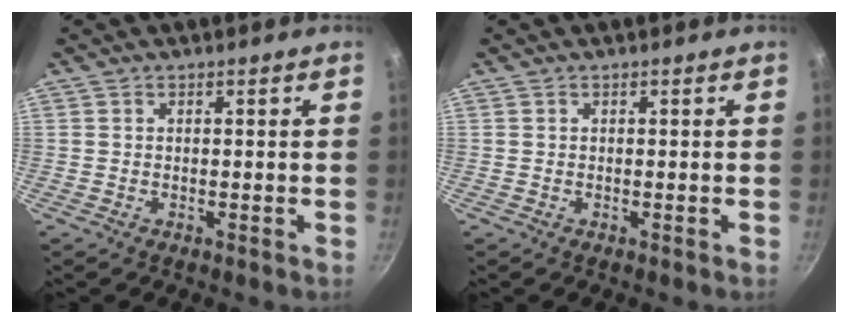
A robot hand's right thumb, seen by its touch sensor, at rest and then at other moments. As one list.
[{"total": 0.0}]